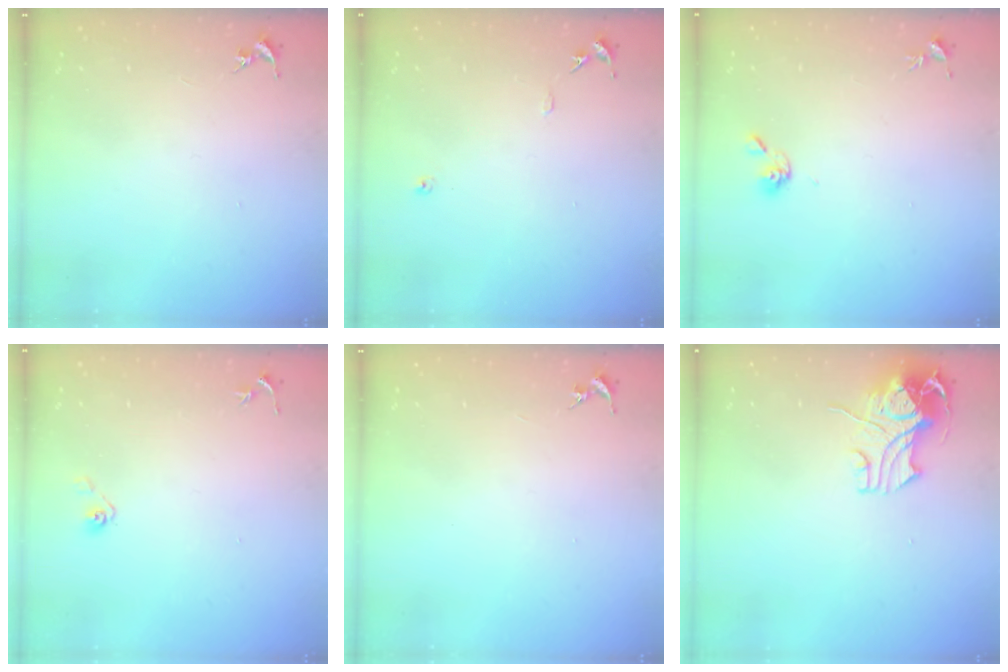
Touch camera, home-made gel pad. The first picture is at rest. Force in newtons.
{"total": 6.1, "press": 6.1, "slide": 0.7}
{"total": 5.6, "press": 5.6, "slide": 1.0}
{"total": 3.9, "press": 3.3, "slide": 2.0}
{"total": 0.0}
{"total": 10.7, "press": 10.6, "slide": 1.8}